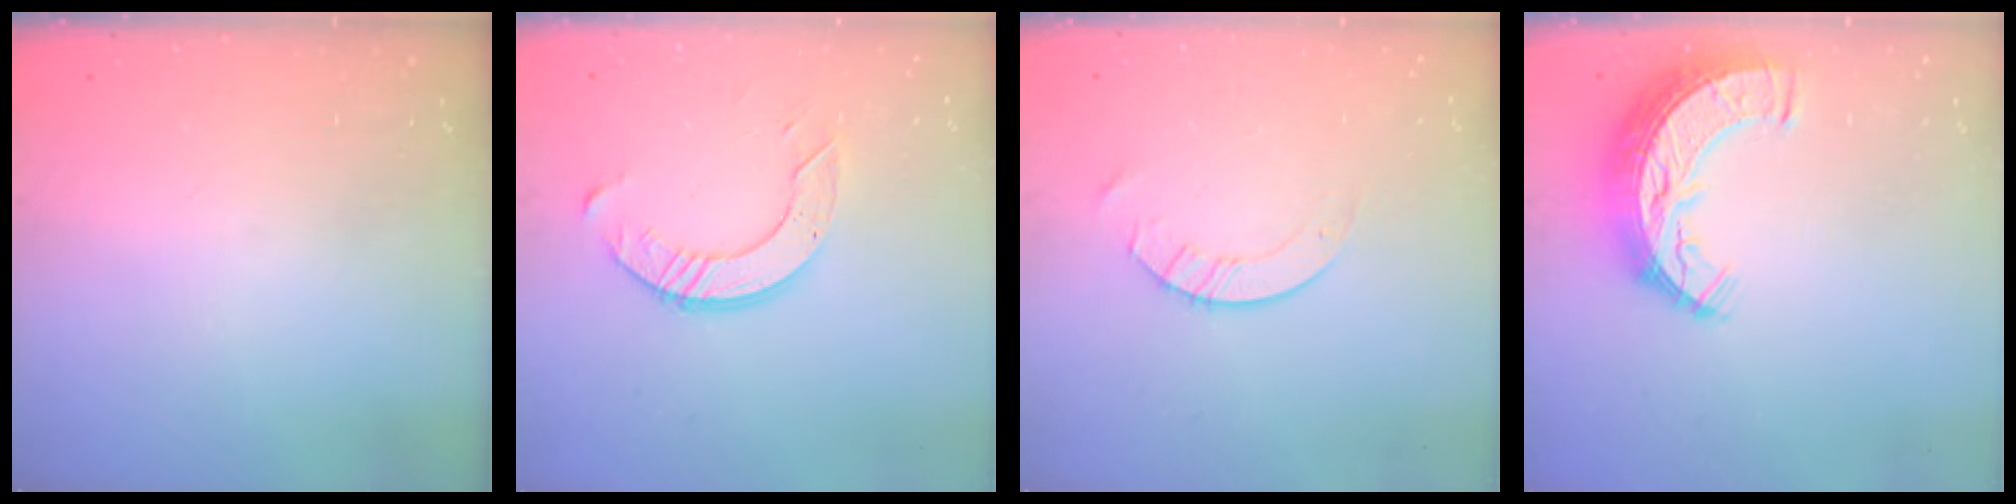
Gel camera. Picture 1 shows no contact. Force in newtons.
{"total": 8.3, "press": 8.2, "slide": 0.7}
{"total": 2.0, "press": 2.0, "slide": 0.2}
{"total": 11.7, "press": 11.7, "slide": 0.9}